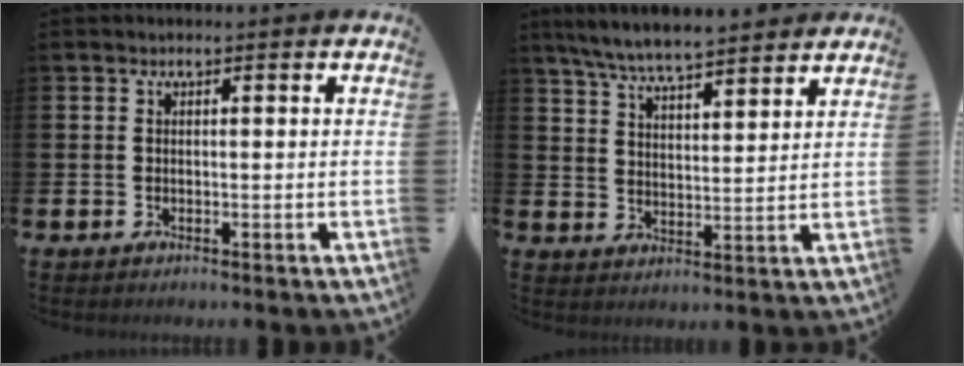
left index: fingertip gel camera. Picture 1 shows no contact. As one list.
[{"total": 6.9, "force": [6.6, 0.5, 2.0], "torque": [-0.065, -0.030, 0.120]}]